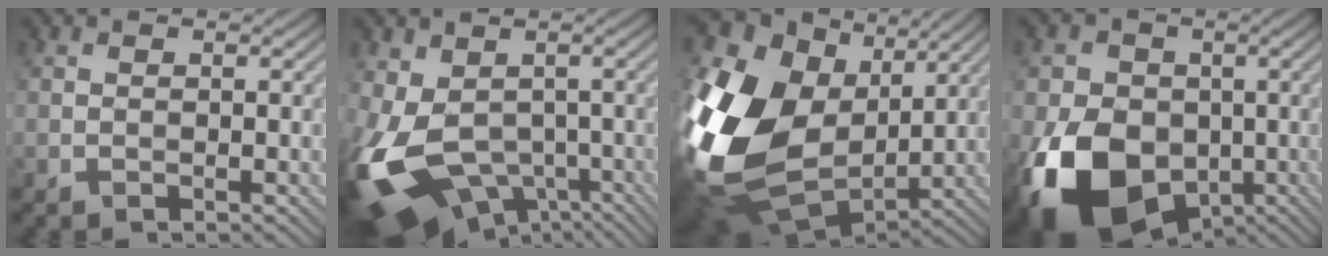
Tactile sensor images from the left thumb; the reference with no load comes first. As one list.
[{"total": 14.9, "force": [-3.5, 9.9, 10.6], "torque": [-0.271, -0.044, -0.041]}, {"total": 20.7, "force": [1.6, 15.5, 13.6], "torque": [-0.332, -0.010, 0.062]}, {"total": 16.8, "force": [-5.1, 12.6, 10.0], "torque": [-0.216, -0.030, -0.088]}]